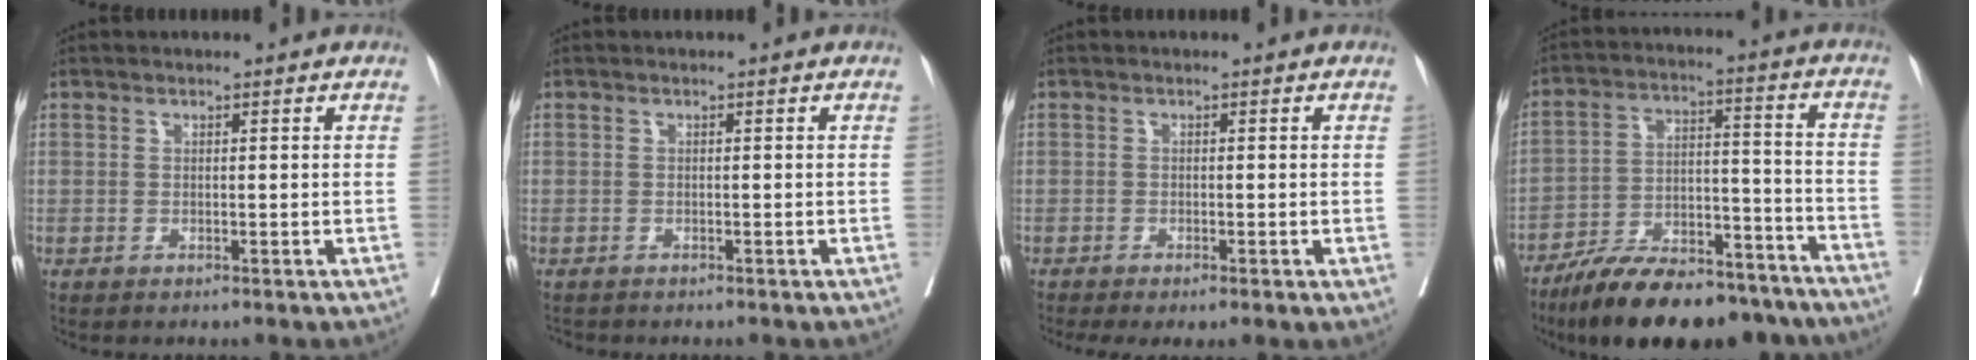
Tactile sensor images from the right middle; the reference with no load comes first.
{"total": 1.4, "force": [-1.3, 0.5, 0.2], "torque": [-0.012, -0.005, -0.021]}
{"total": 4.1, "force": [-2.5, 1.2, 3.1], "torque": [-0.047, -0.013, -0.040]}
{"total": 21.9, "force": [-18.2, 6.5, 10.2], "torque": [-0.143, 0.020, -0.281]}